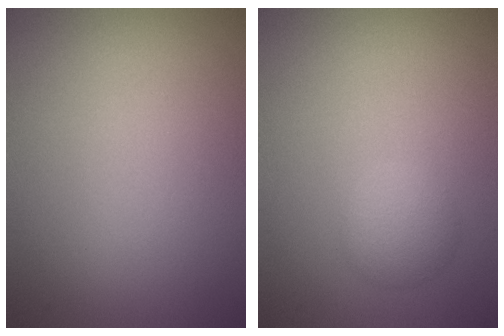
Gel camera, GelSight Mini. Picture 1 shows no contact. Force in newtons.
{"total": 2.2, "press": 2.2, "slide": 0.1}